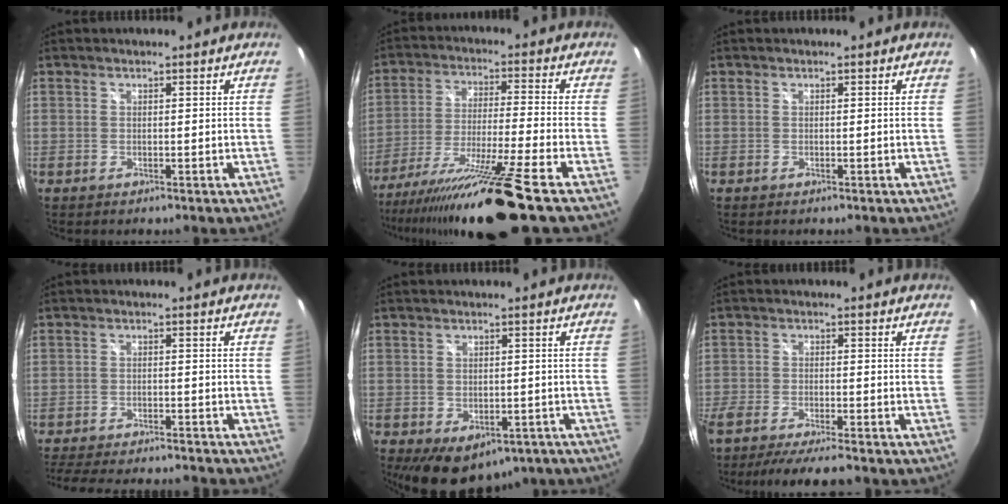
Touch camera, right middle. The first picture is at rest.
{"total": 18.2, "force": [-14.4, -2.3, 10.8], "torque": [-0.215, -0.046, -0.247]}
{"total": 0.0}
{"total": 15.8, "force": [-14.1, 2.8, 6.5], "torque": [-0.140, -0.017, -0.211]}
{"total": 13.5, "force": [-7.9, 8.1, 7.4], "torque": [-0.144, -0.016, -0.089]}
{"total": 9.6, "force": [-8.5, 0.8, 4.4], "torque": [-0.105, -0.023, -0.140]}